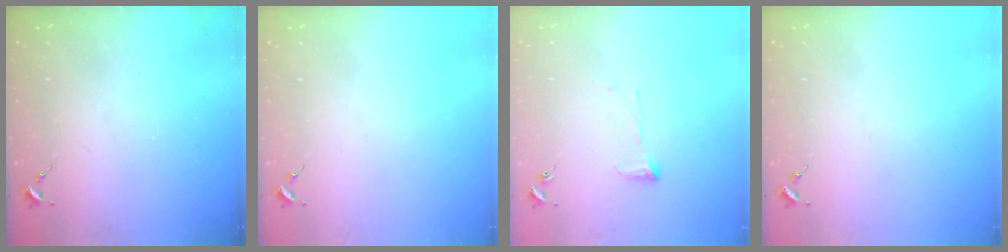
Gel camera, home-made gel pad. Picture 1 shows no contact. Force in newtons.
{"total": 0.0}
{"total": 5.5, "press": 5.5, "slide": 0.7}
{"total": 0.0}